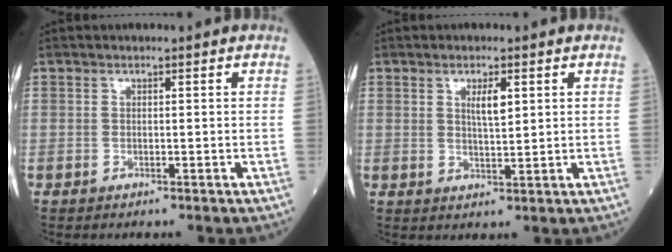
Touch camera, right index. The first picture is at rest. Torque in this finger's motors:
{"motor_torque": [0.62, 0.28, 0.29, 0.07]}